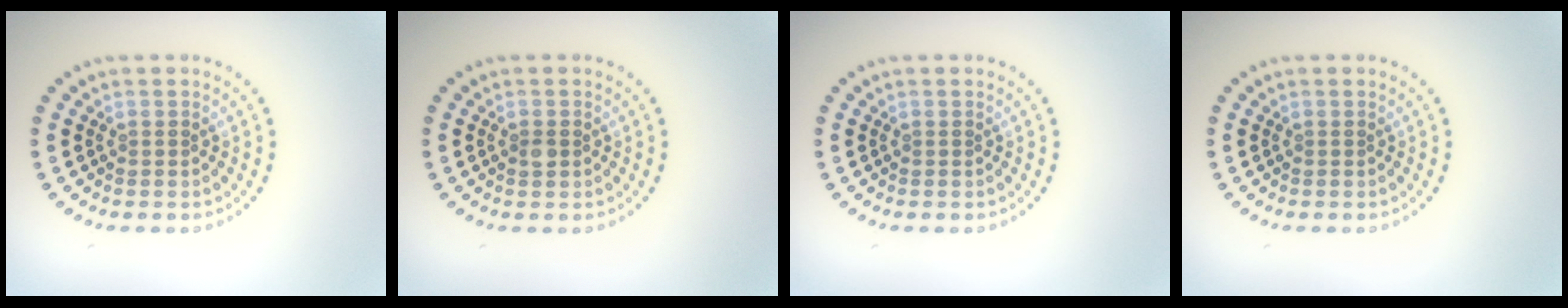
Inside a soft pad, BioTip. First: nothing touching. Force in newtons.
{"total": 0.9, "press": 0.9, "slide": 0.2}
{"total": 0.0}
{"total": 0.0}